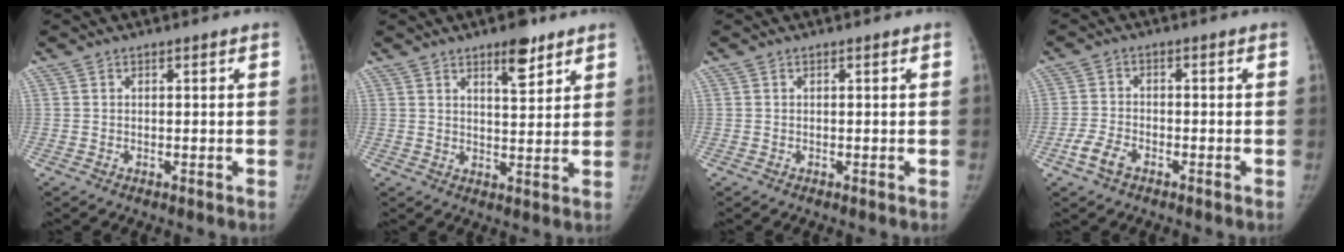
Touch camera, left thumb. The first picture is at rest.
{"total": 6.4, "force": [4.2, 2.3, 4.2], "torque": [-0.045, -0.027, 0.061]}
{"total": 0.0}
{"total": 4.3, "force": [-2.6, 2.4, 2.6], "torque": [-0.055, 0.011, -0.051]}